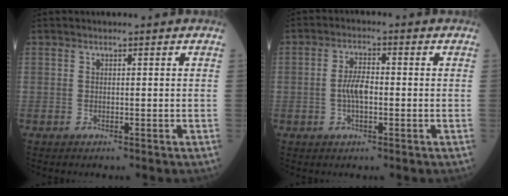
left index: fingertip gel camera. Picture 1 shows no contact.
{"total": 3.9, "force": [-0.7, 1.3, 3.7], "torque": [-0.077, 0.004, -0.013]}